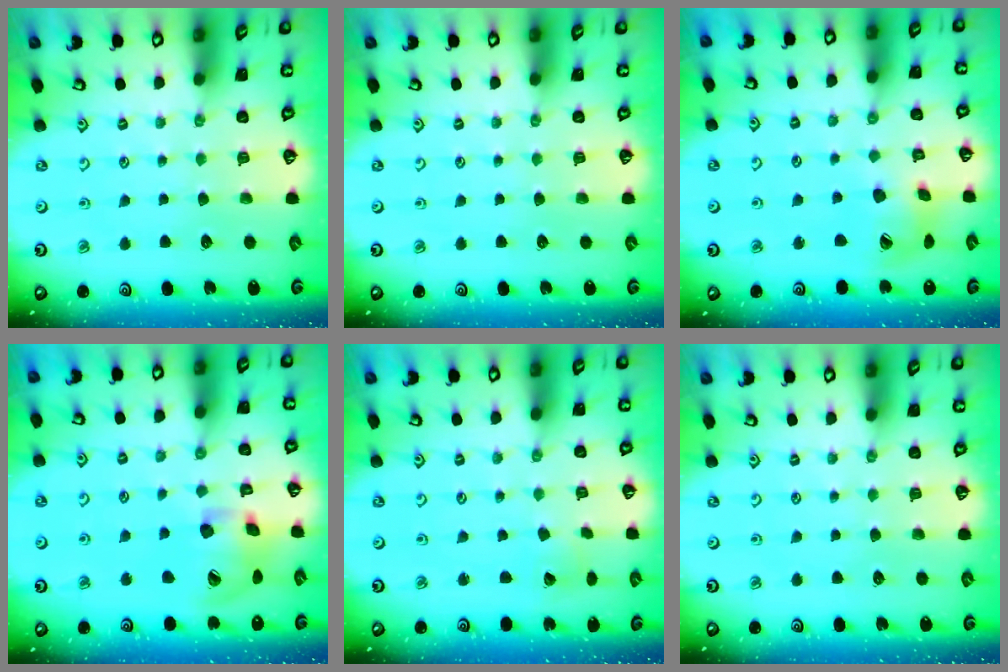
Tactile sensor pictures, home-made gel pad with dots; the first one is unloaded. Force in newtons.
{"total": 0.0}
{"total": 11.9, "press": 11.8, "slide": 1.4}
{"total": 14.2, "press": 14.1, "slide": 1.1}
{"total": 3.0, "press": 3.0, "slide": 0.2}
{"total": 0.0}